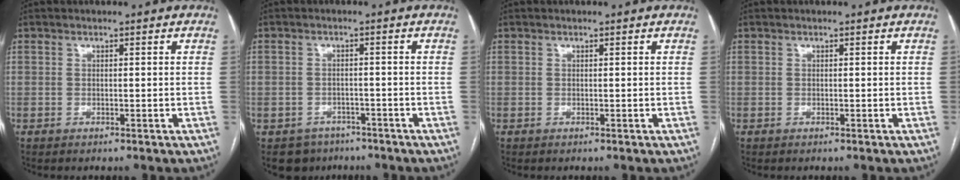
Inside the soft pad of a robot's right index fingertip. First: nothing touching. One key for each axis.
{"total": 4.8, "fx": -3.1, "fy": 3.6, "fz": -0.1, "tx": 0.007, "ty": 0.010, "tz": -0.045}
{"total": 0.0}
{"total": 0.0}